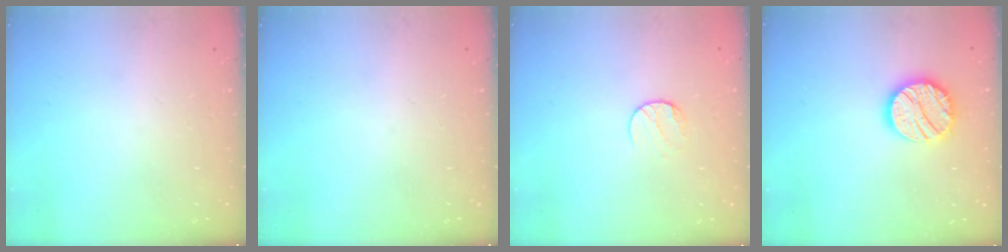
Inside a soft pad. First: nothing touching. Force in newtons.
{"total": 0.0}
{"total": 6.7, "press": 6.7, "slide": 0.5}
{"total": 15.5, "press": 15.5, "slide": 1.2}